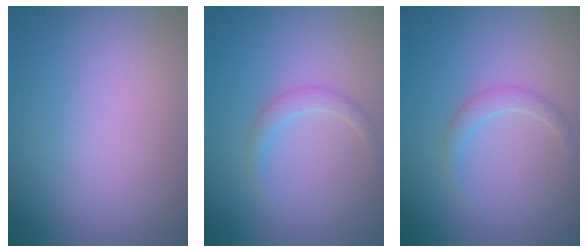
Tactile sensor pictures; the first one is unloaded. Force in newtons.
{"total": 1.3, "press": 1.2, "slide": 0.2}
{"total": 1.3, "press": 1.2, "slide": 0.2}